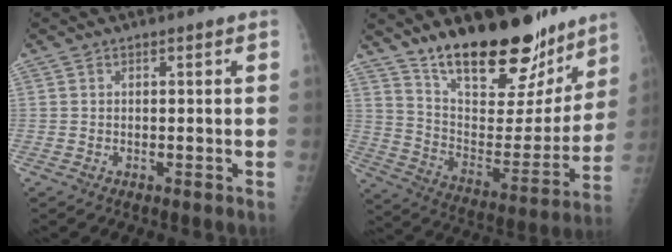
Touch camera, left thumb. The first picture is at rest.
{"total": 25.7, "force": [18.8, 10.3, 14.1], "torque": [-0.170, -0.098, 0.301]}